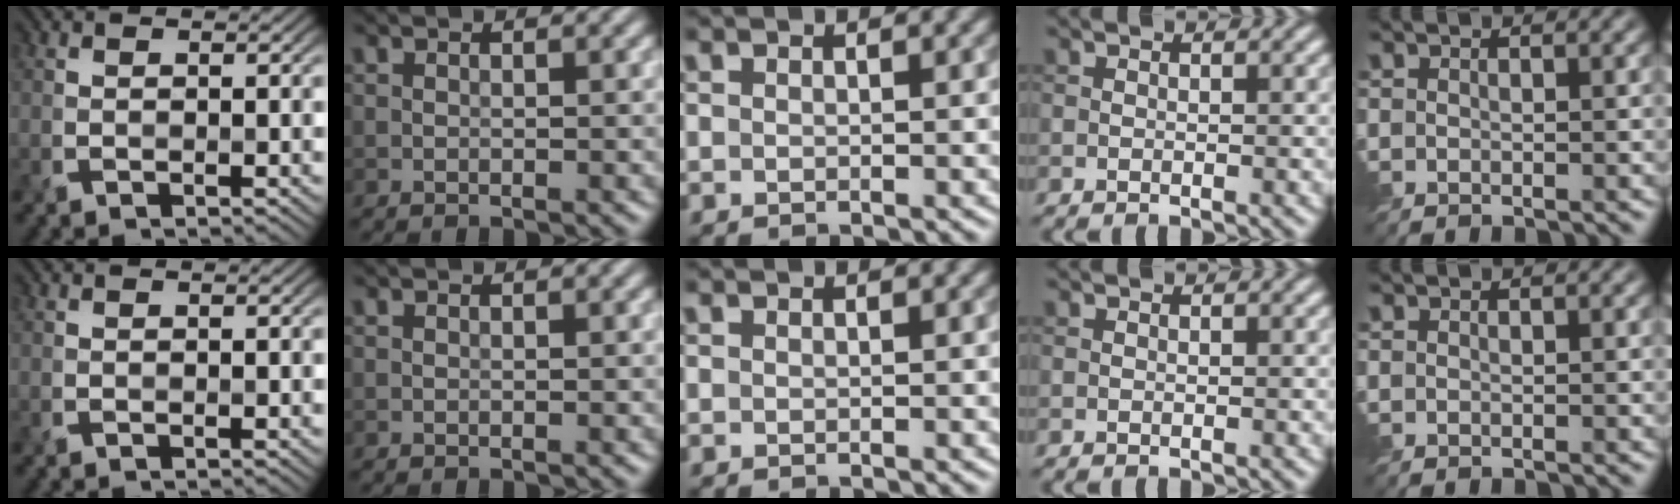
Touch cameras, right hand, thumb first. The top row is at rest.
{}